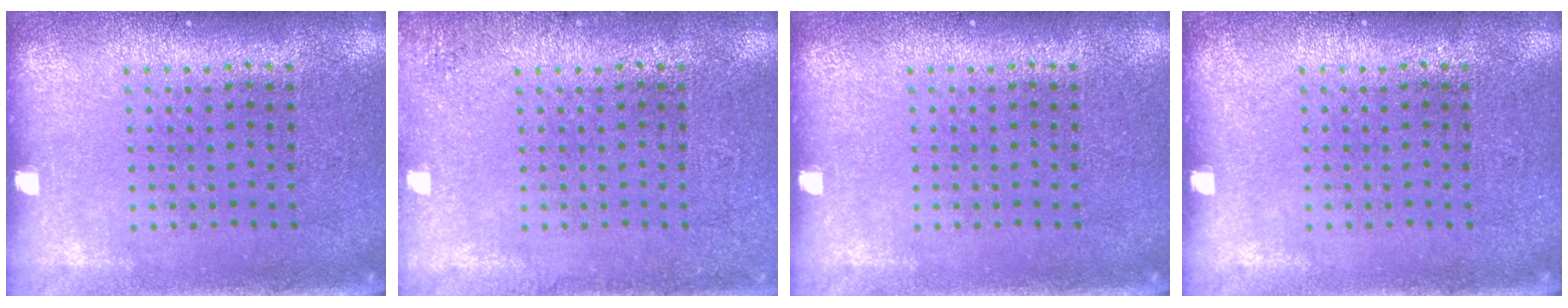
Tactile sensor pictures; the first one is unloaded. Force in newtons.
{"total": 1.3, "press": 1.3, "slide": 0.2}
{"total": 0.0}
{"total": 0.0}